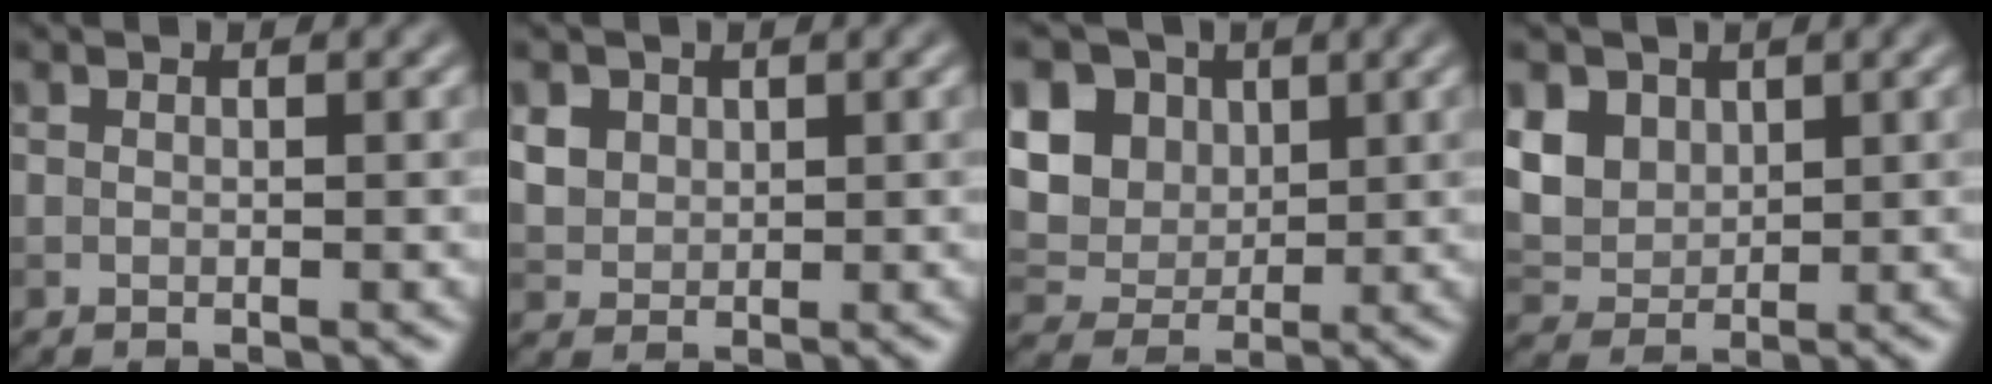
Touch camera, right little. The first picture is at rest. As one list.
[{"total": 3.3, "force": [1.5, 2.6, 1.5], "torque": [-0.049, 0.003, 0.042]}, {"total": 10.4, "force": [3.8, 8.3, 5.0], "torque": [-0.121, 0.022, 0.066]}, {"total": 5.3, "force": [2.1, 4.0, 2.8], "torque": [-0.084, 0.007, 0.046]}]